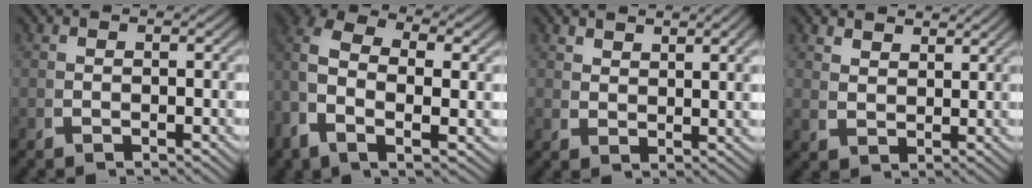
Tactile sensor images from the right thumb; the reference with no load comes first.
{"total": 6.9, "force": [1.1, 3.9, 5.7], "torque": [-0.143, -0.022, 0.021]}
{"total": 2.2, "force": [2.1, 0.0, 0.7], "torque": [-0.004, 0.003, 0.049]}
{"total": 3.1, "force": [2.9, 0.8, 0.7], "torque": [-0.006, 0.001, 0.061]}